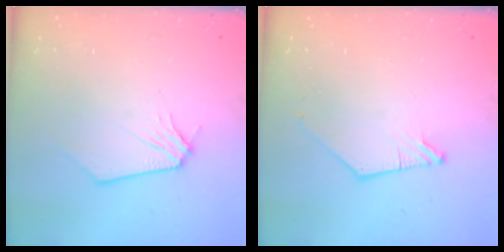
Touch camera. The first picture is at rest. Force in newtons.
{"total": 0.7, "press": 0.7, "slide": 0.2}